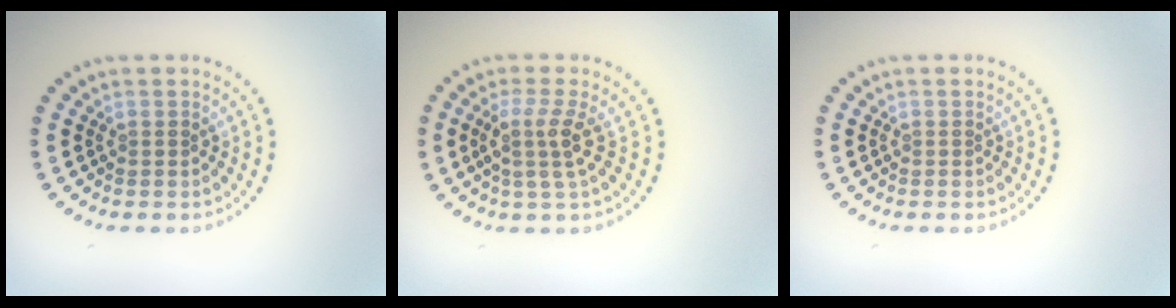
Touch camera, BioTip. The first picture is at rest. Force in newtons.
{"total": 2.7, "press": 2.2, "slide": 1.7}
{"total": 0.0}